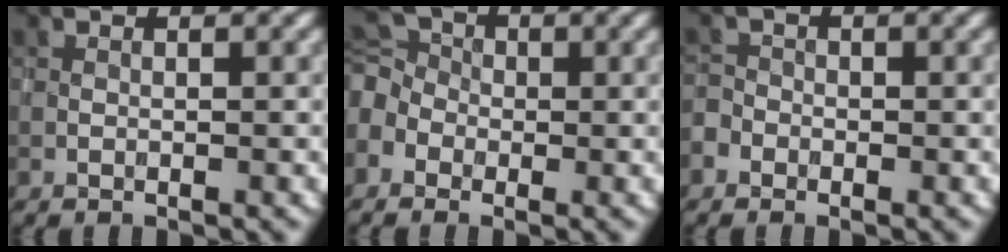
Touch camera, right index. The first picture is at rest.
{"total": 4.1, "force": [-1.3, 3.4, 2.0], "torque": [-0.042, 0.010, -0.031]}
{"total": 1.6, "force": [-1.0, 1.2, 0.3], "torque": [0.001, 0.006, -0.023]}